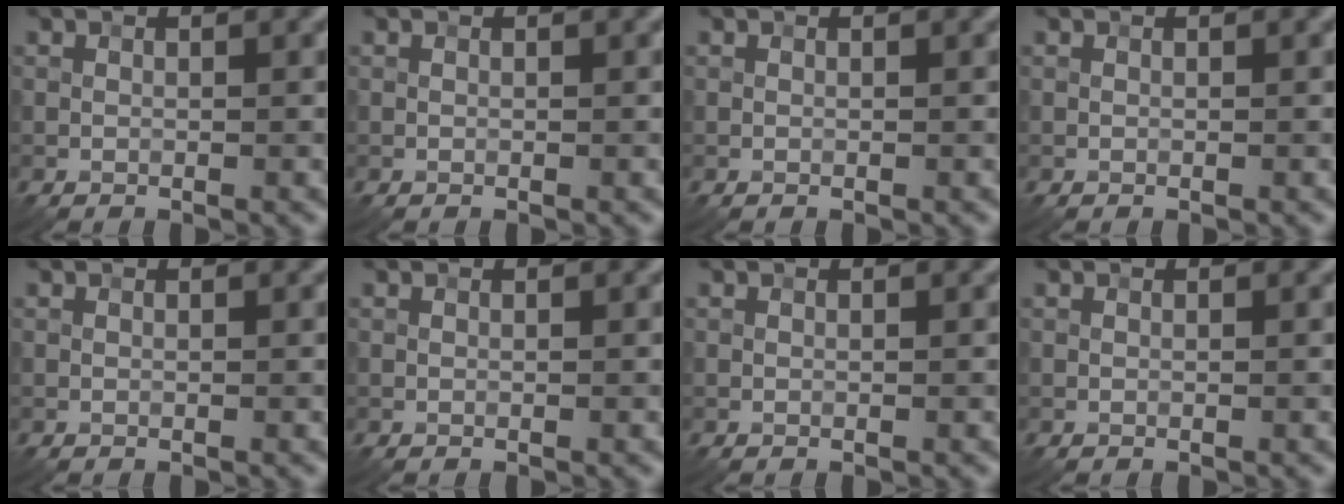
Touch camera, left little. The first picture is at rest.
{"total": 0.0}
{"total": 0.0}
{"total": 0.0}
{"total": 0.0}
{"total": 0.0}
{"total": 0.0}
{"total": 0.0}